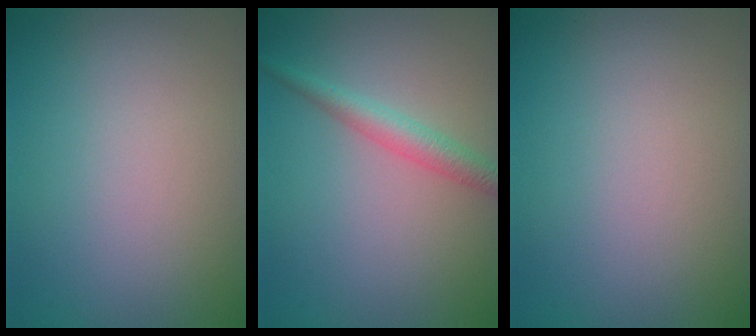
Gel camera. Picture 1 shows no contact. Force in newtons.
{"total": 2.5, "press": 2.5, "slide": 0.1}
{"total": 0.0}